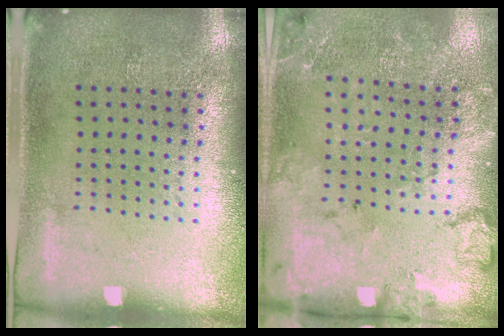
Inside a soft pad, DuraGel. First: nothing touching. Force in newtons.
{"total": 1.7, "press": 1.6, "slide": 0.5}